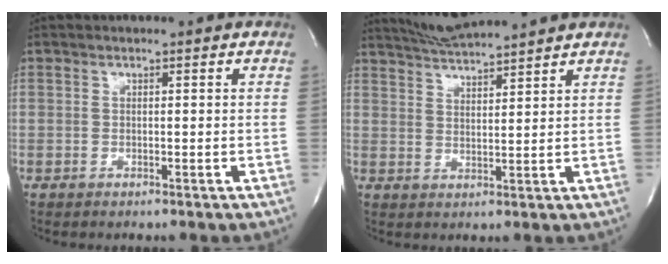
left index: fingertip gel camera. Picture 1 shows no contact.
{"total": 8.0, "force": [7.5, -0.8, 2.6], "torque": [-0.053, 0.013, 0.131]}